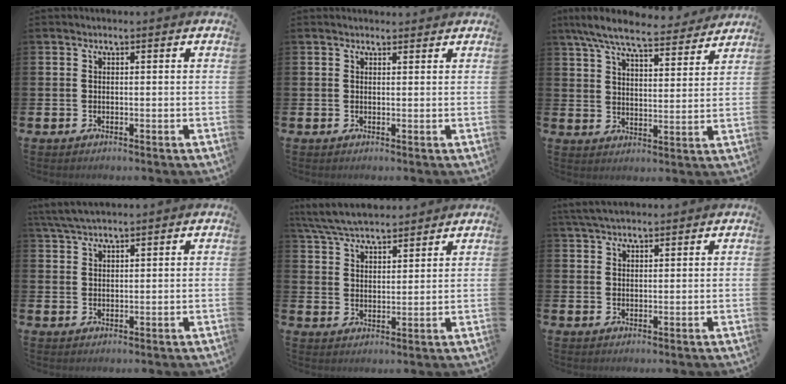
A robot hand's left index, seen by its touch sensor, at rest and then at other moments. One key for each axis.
{"total": 1.0, "fx": 0.9, "fy": 0.3, "fz": 0.1, "tx": 0.011, "ty": -0.001, "tz": 0.014}
{"total": 8.5, "fx": 7.7, "fy": 1.5, "fz": 3.3, "tx": -0.082, "ty": -0.043, "tz": 0.136}
{"total": 4.0, "fx": 3.6, "fy": 0.7, "fz": 1.5, "tx": -0.038, "ty": -0.005, "tz": 0.068}
{"total": 6.4, "fx": 6.2, "fy": 1.3, "fz": 1.4, "tx": -0.049, "ty": -0.025, "tz": 0.112}
{"total": 3.8, "fx": 3.4, "fy": 1.0, "fz": 1.4, "tx": -0.029, "ty": -0.007, "tz": 0.063}